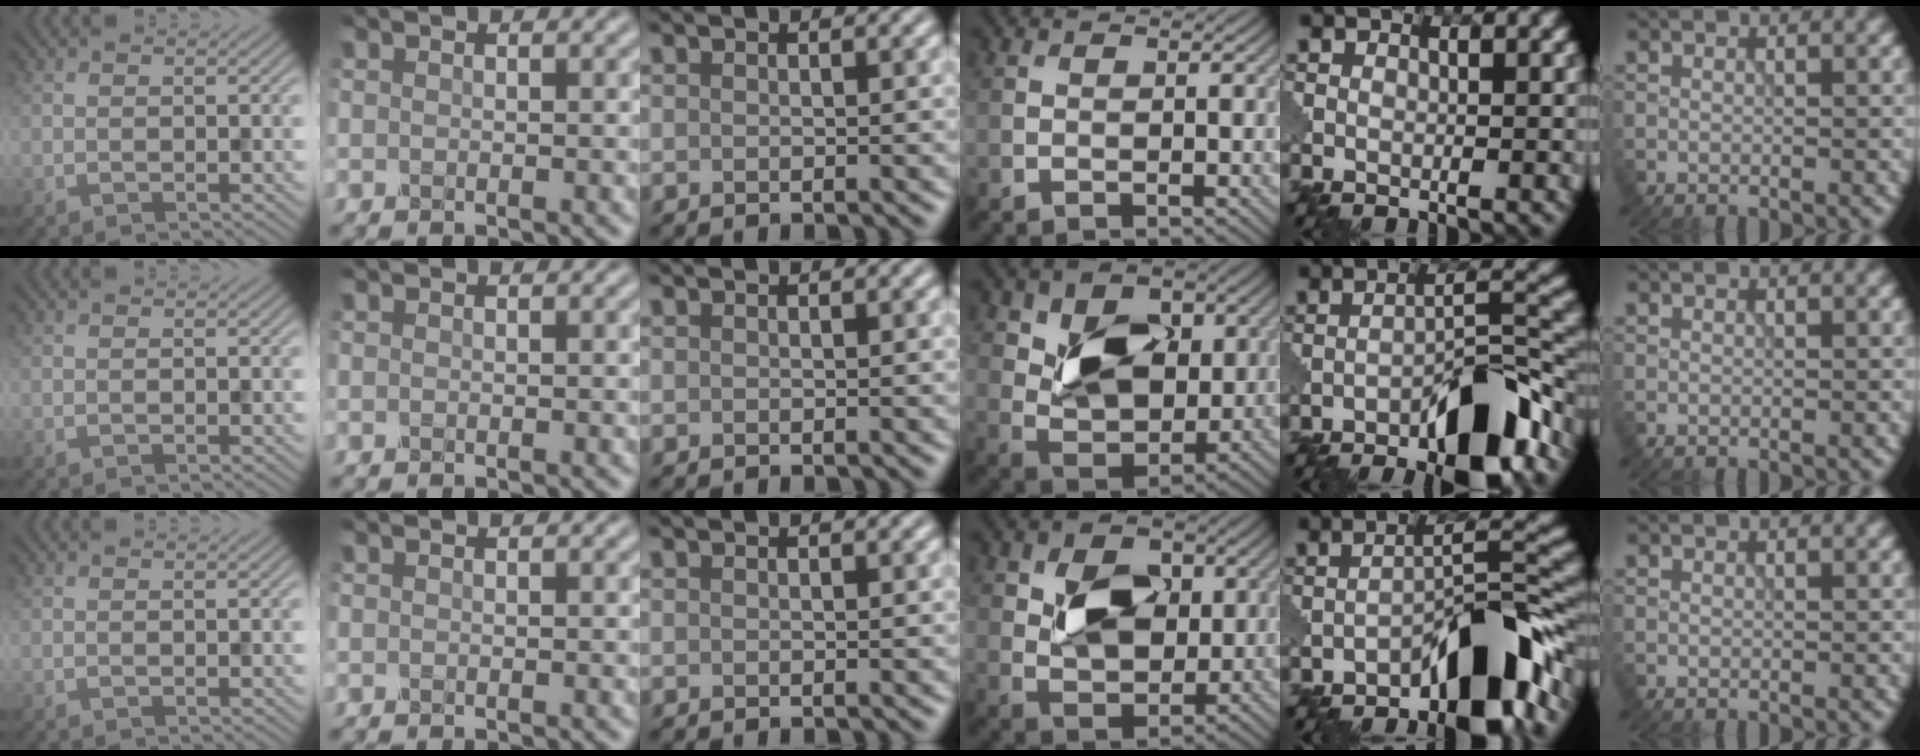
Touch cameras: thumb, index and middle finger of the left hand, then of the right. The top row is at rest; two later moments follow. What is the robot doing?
{"motion": "insert", "object": "pin"}